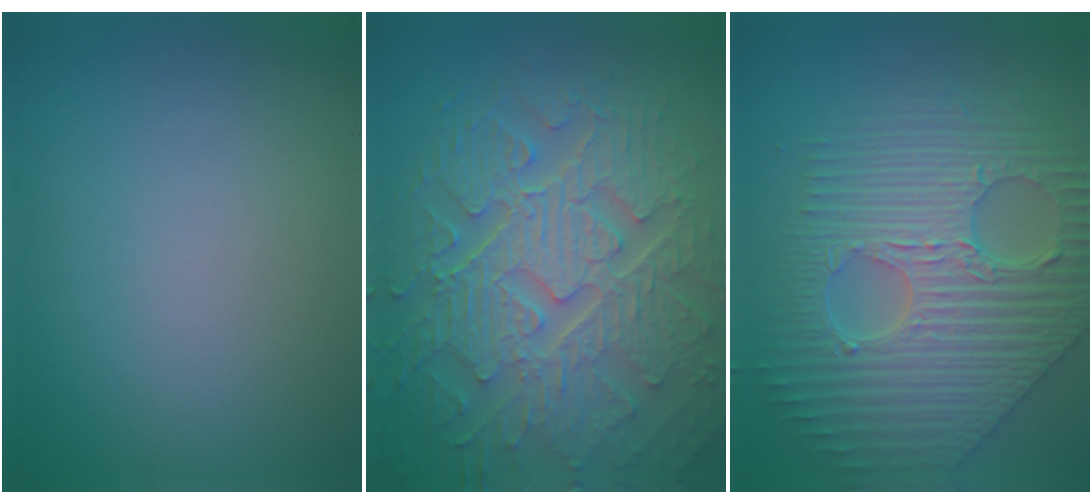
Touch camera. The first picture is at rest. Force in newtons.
{"total": 10.4, "press": 7.0, "slide": 7.7}
{"total": 9.6, "press": 6.9, "slide": 6.7}